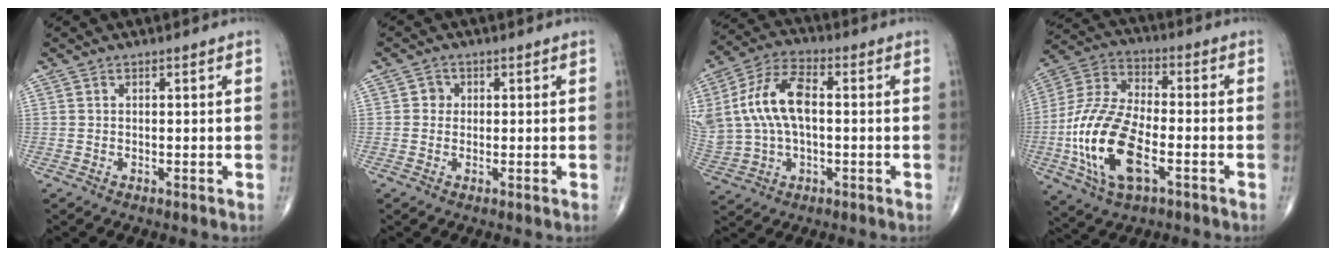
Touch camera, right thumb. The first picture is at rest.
{"total": 1.8, "force": [0.2, 1.7, 0.5], "torque": [0.002, 0.004, -0.003]}
{"total": 15.7, "force": [1.6, 8.9, 12.8], "torque": [-0.274, 0.026, 0.032]}
{"total": 18.4, "force": [-5.5, 8.7, 15.3], "torque": [-0.318, 0.019, -0.100]}